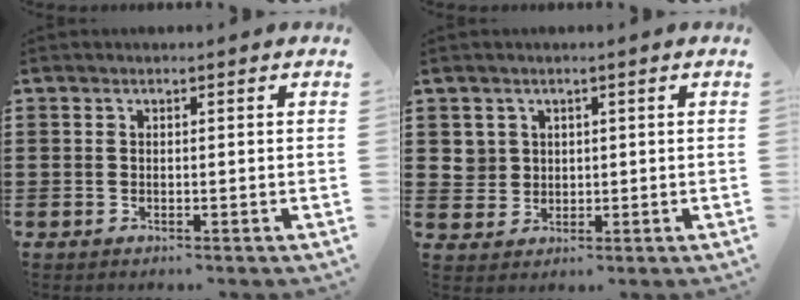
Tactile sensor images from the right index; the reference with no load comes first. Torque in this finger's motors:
{"motor_torque": [-0.05, 0.12, 0.00, 0.00]}